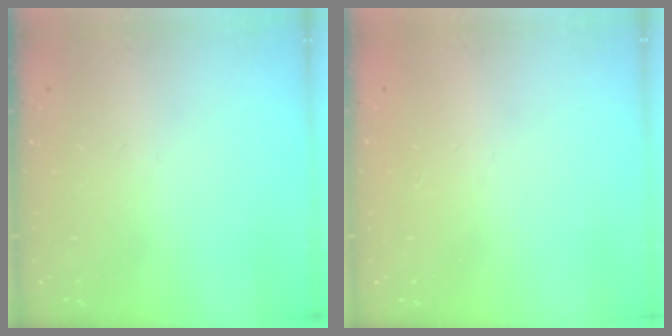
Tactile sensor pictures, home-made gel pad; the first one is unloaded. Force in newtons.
{"total": 0.8, "press": 0.8, "slide": 0.2}